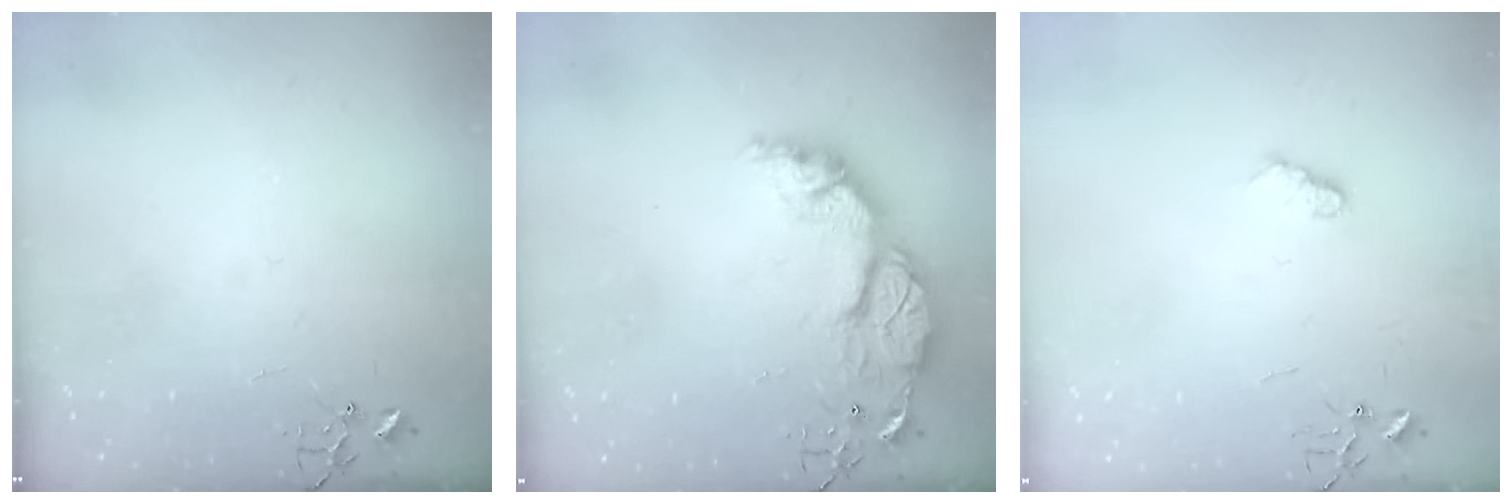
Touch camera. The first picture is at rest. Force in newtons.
{"total": 16.7, "press": 16.7, "slide": 1.3}
{"total": 7.2, "press": 7.1, "slide": 0.7}